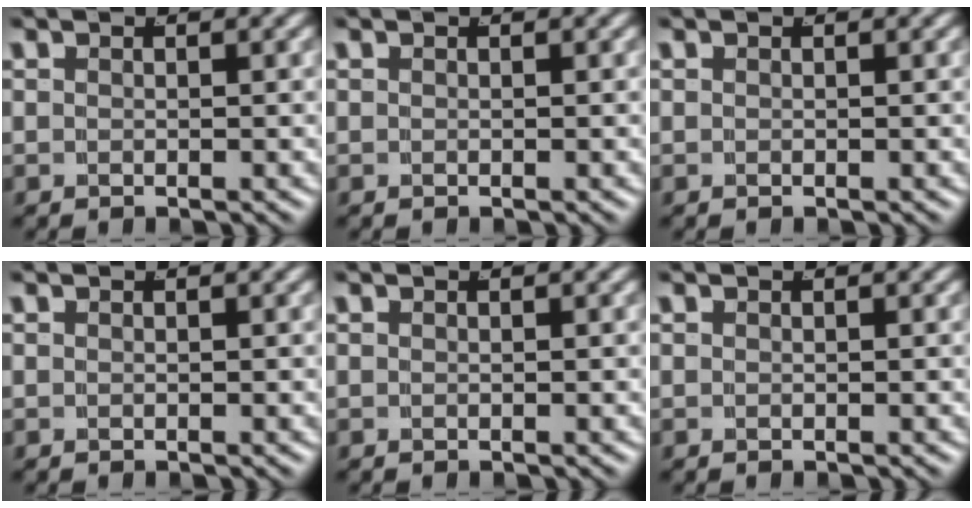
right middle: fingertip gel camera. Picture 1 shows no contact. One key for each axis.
{"total": 0.0}
{"total": 0.0}
{"total": 0.0}
{"total": 0.0}
{"total": 0.0}